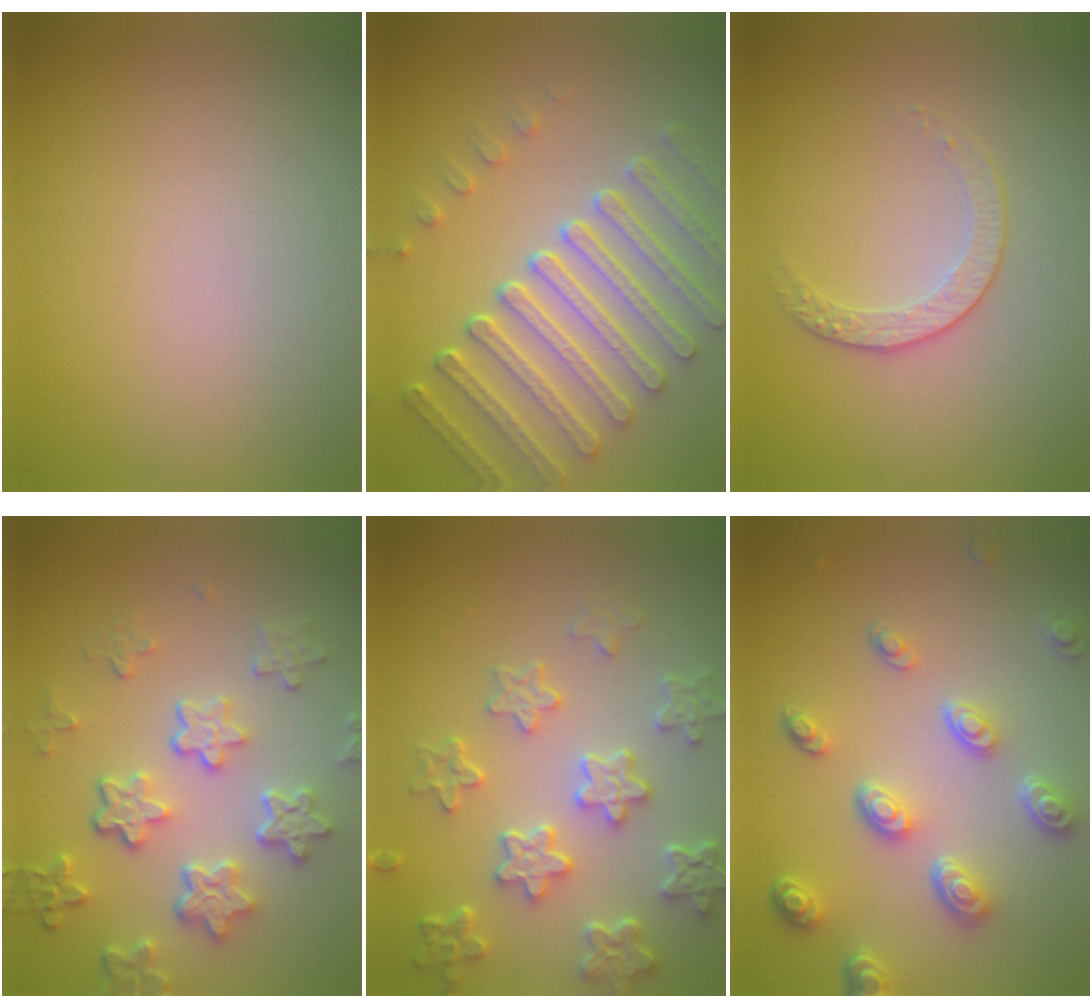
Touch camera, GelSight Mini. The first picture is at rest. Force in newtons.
{"total": 7.0, "press": 5.2, "slide": 4.7}
{"total": 1.8, "press": 1.3, "slide": 1.3}
{"total": 5.6, "press": 4.3, "slide": 3.6}
{"total": 5.5, "press": 4.4, "slide": 3.3}
{"total": 4.7, "press": 3.6, "slide": 3.1}